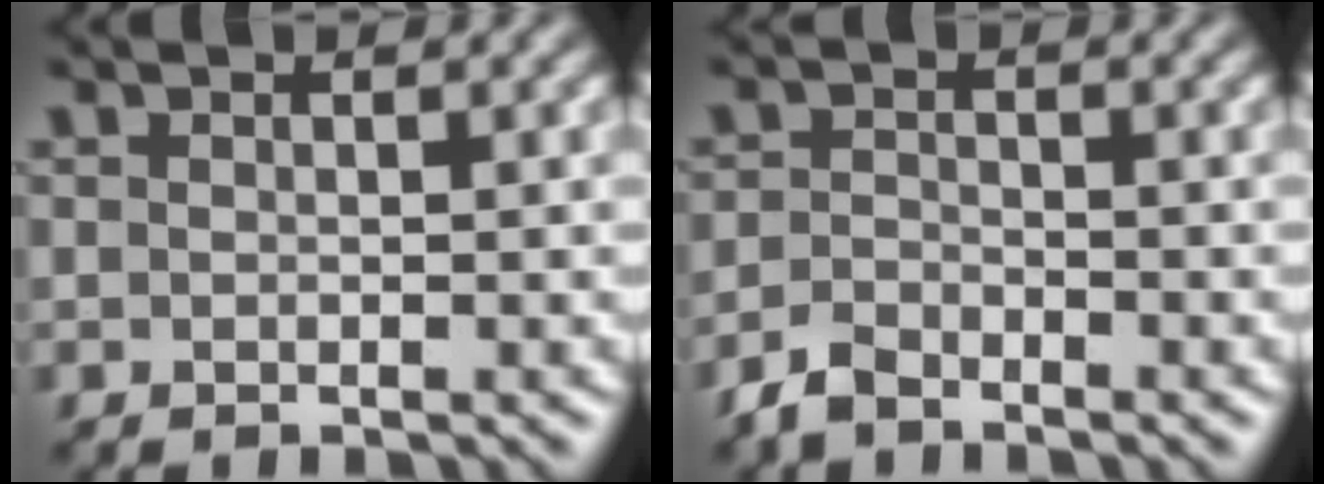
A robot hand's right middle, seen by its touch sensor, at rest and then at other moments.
{"total": 2.1, "force": [-1.9, 0.7, 0.5], "torque": [-0.011, 0.001, -0.045]}